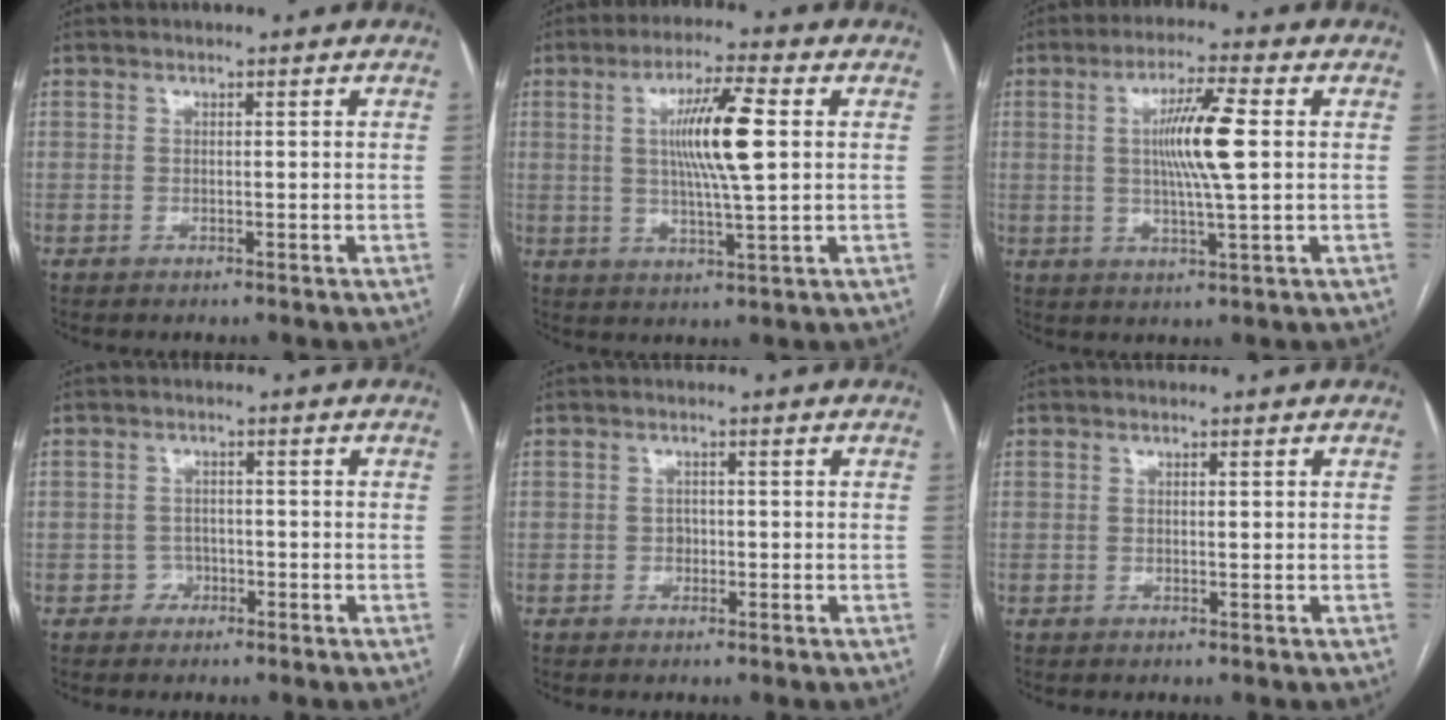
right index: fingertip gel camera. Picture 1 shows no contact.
{"total": 10.2, "force": [1.7, 0.5, 10.0], "torque": [-0.182, 0.001, 0.031]}
{"total": 9.0, "force": [1.1, 0.2, 8.9], "torque": [-0.164, 0.000, 0.020]}
{"total": 2.1, "force": [-1.1, 1.8, -0.1], "torque": [0.012, 0.012, -0.022]}
{"total": 1.2, "force": [-0.3, 1.1, 0.5], "torque": [-0.005, 0.007, -0.001]}
{"total": 0.6, "force": [0.1, 0.1, 0.5], "torque": [-0.009, 0.001, 0.002]}